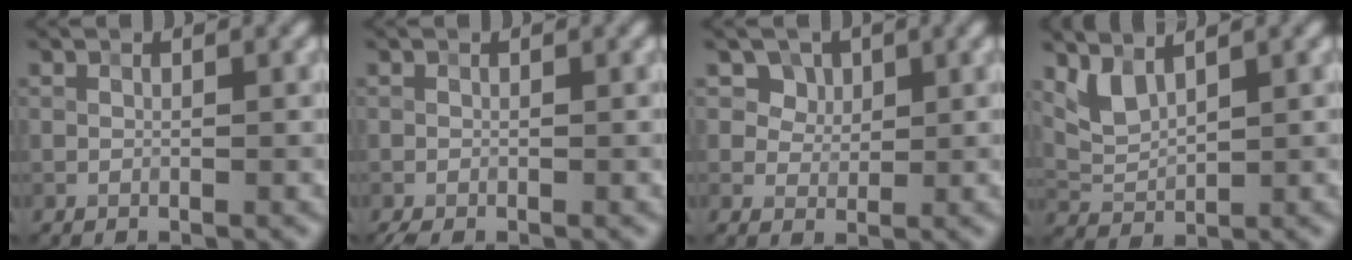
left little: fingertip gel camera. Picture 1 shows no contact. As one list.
[{"total": 1.0, "force": [-0.8, 0.2, 0.5], "torque": [-0.009, -0.002, -0.016]}, {"total": 3.3, "force": [2.0, 2.4, 1.2], "torque": [-0.034, -0.017, 0.045]}, {"total": 2.7, "force": [1.8, 1.0, 1.7], "torque": [-0.045, -0.008, 0.045]}]